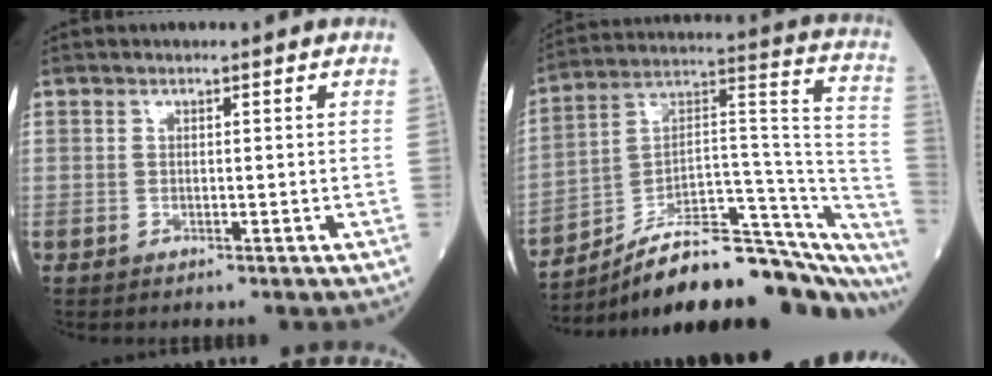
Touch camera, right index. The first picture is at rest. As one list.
[{"total": 27.7, "force": [-22.8, 6.4, 14.3], "torque": [-0.135, 0.035, -0.333]}]